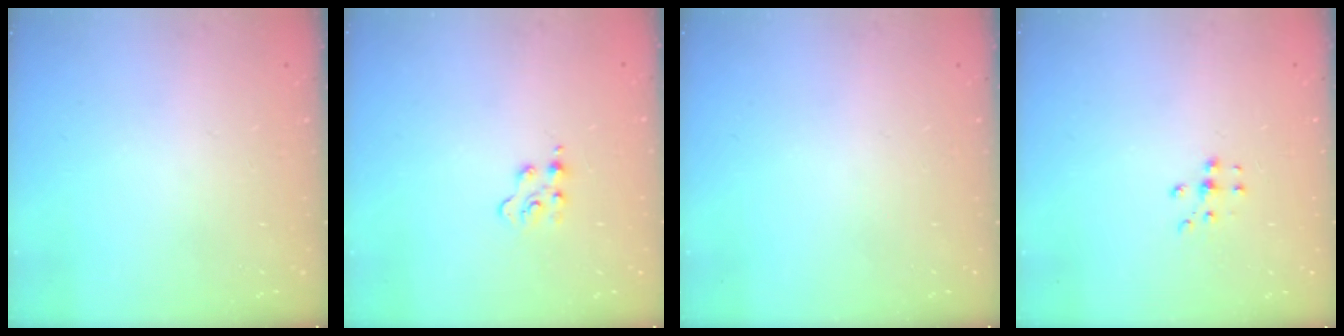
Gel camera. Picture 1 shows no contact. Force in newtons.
{"total": 2.2, "press": 2.2, "slide": 0.5}
{"total": 0.0}
{"total": 5.0, "press": 5.0, "slide": 0.7}